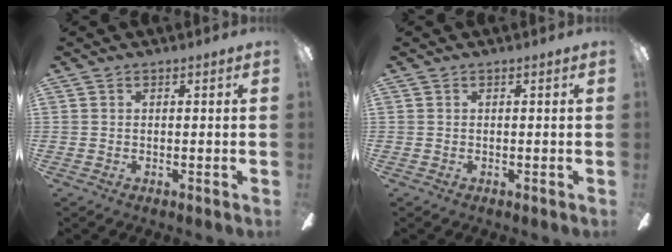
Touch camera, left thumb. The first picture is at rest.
{"total": 0.0}